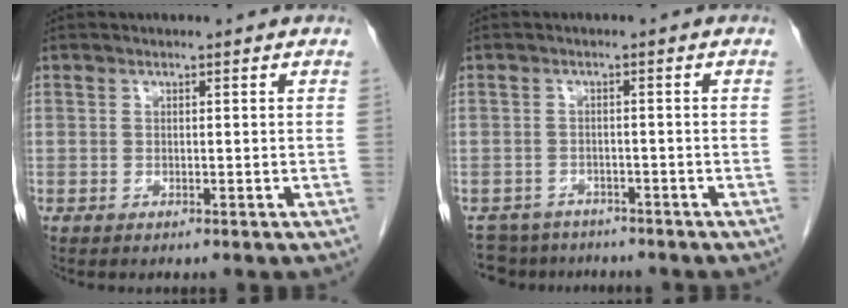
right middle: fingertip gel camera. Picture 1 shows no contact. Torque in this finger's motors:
{"motor_torque": [-0.02, -0.12, 0.18, 0.02]}